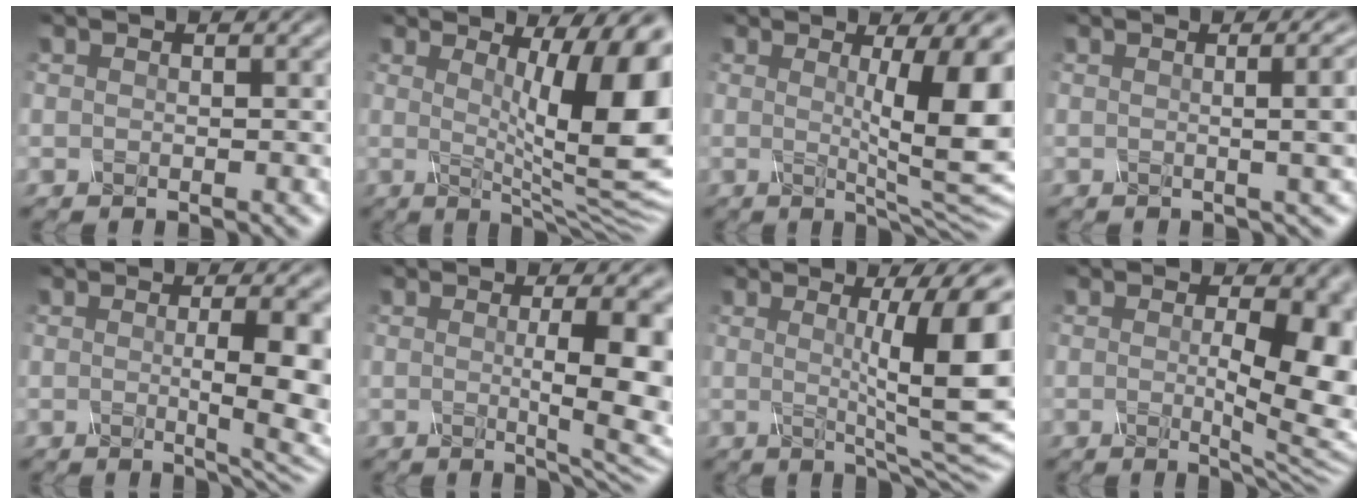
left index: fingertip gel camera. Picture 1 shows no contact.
{"total": 12.2, "force": [1.5, 2.8, 11.7], "torque": [-0.143, -0.012, 0.024]}
{"total": 9.8, "force": [1.1, 2.0, 9.5], "torque": [-0.118, -0.005, 0.018]}
{"total": 6.8, "force": [0.6, 2.9, 6.1], "torque": [-0.027, 0.018, 0.001]}
{"total": 6.9, "force": [-0.1, 1.7, 6.7], "torque": [-0.084, -0.007, 0.002]}
{"total": 8.2, "force": [0.1, 2.0, 7.9], "torque": [-0.097, -0.006, 0.005]}
{"total": 11.4, "force": [1.1, 2.3, 11.1], "torque": [-0.128, 0.004, 0.017]}
{"total": 9.8, "force": [0.1, 2.9, 9.3], "torque": [-0.106, -0.003, 0.003]}